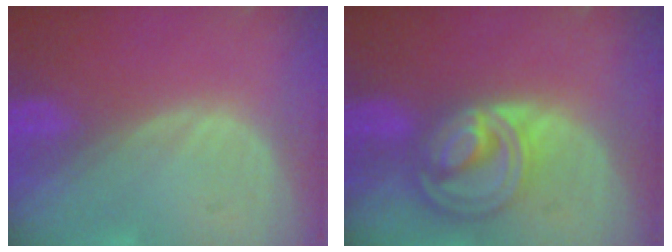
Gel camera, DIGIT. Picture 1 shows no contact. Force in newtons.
{"total": 8.7, "press": 7.3, "slide": 4.7}